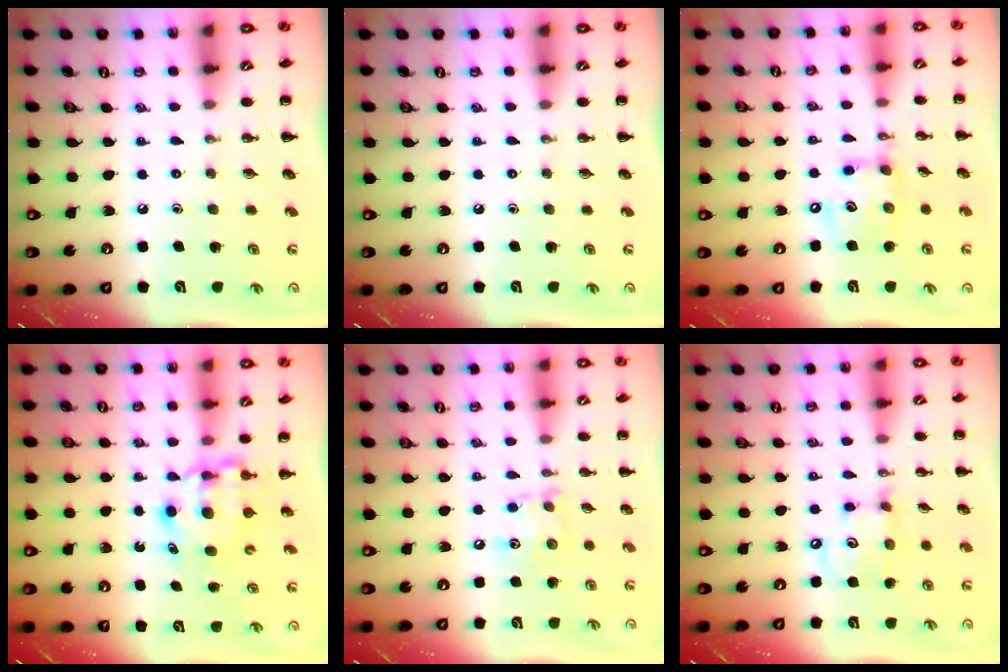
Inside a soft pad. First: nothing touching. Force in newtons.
{"total": 0.0}
{"total": 11.1, "press": 11.0, "slide": 1.3}
{"total": 6.6, "press": 6.5, "slide": 1.0}
{"total": 8.1, "press": 8.1, "slide": 0.4}
{"total": 7.3, "press": 7.3, "slide": 0.6}